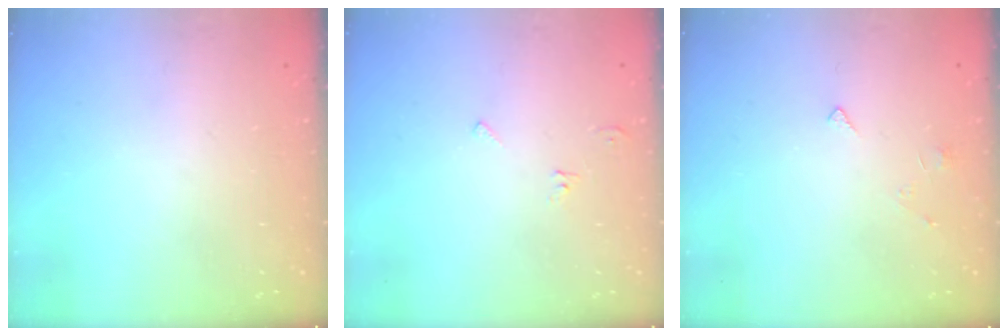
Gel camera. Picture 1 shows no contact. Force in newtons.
{"total": 4.1, "press": 4.1, "slide": 0.5}
{"total": 2.2, "press": 2.1, "slide": 0.4}